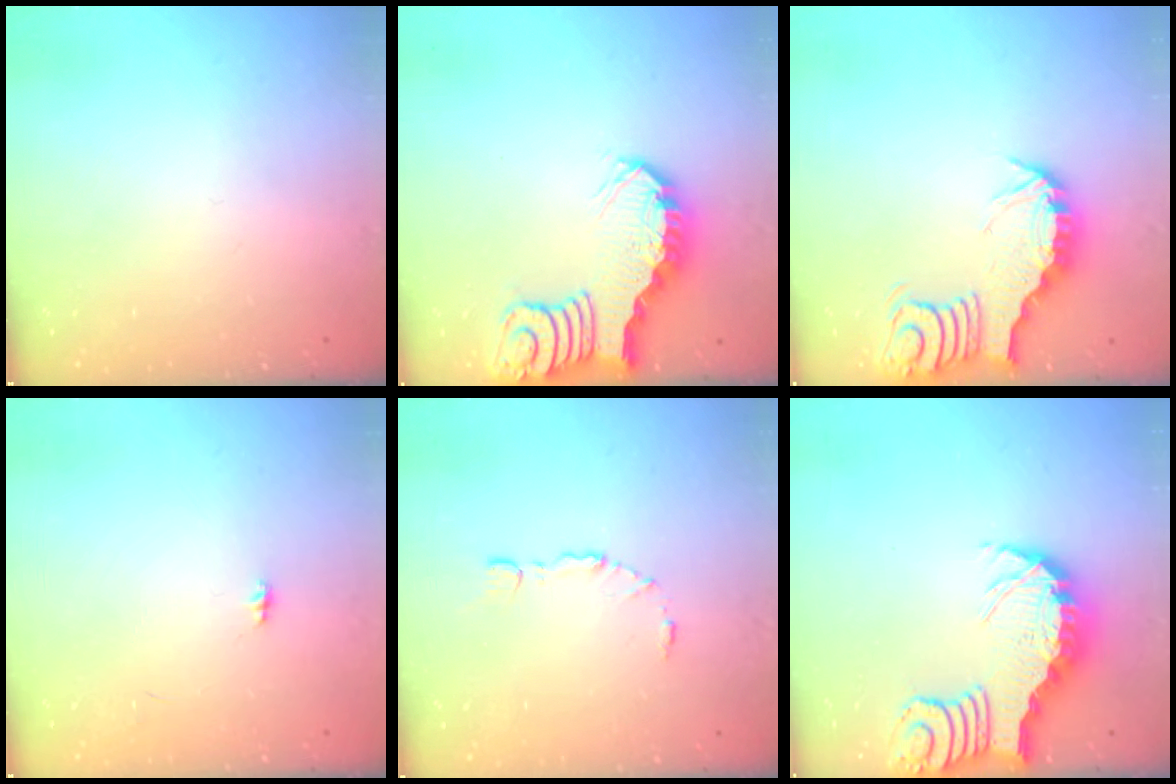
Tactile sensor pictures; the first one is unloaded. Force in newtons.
{"total": 3.0, "press": 3.0, "slide": 0.3}
{"total": 3.3, "press": 3.3, "slide": 0.4}
{"total": 3.3, "press": 3.3, "slide": 0.2}
{"total": 5.2, "press": 5.2, "slide": 0.8}
{"total": 3.2, "press": 3.2, "slide": 0.5}